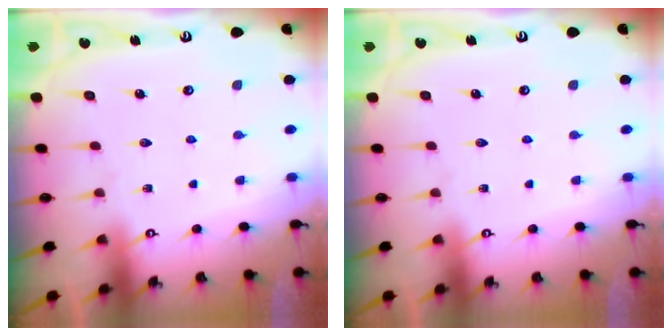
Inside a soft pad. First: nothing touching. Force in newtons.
{"total": 0.0}